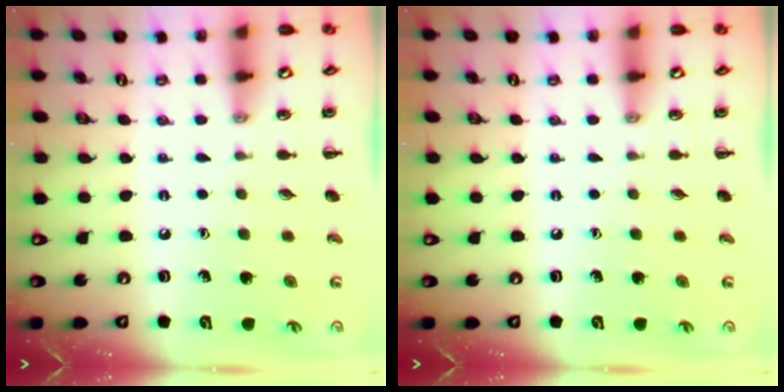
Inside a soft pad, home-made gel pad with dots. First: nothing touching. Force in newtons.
{"total": 0.0}